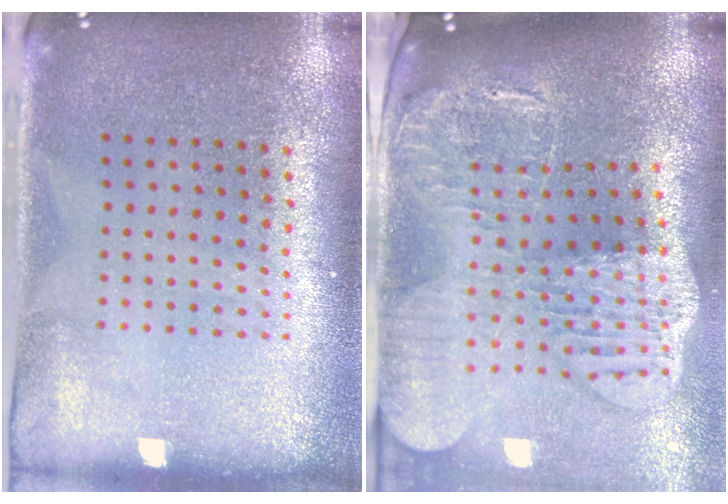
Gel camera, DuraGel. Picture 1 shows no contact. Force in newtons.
{"total": 4.5, "press": 3.3, "slide": 3.0}